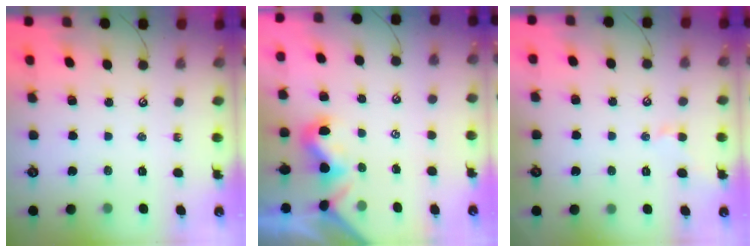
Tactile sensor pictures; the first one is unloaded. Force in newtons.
{"total": 1.1, "press": 1.0, "slide": 0.5}
{"total": 0.7, "press": 0.7, "slide": 0.2}